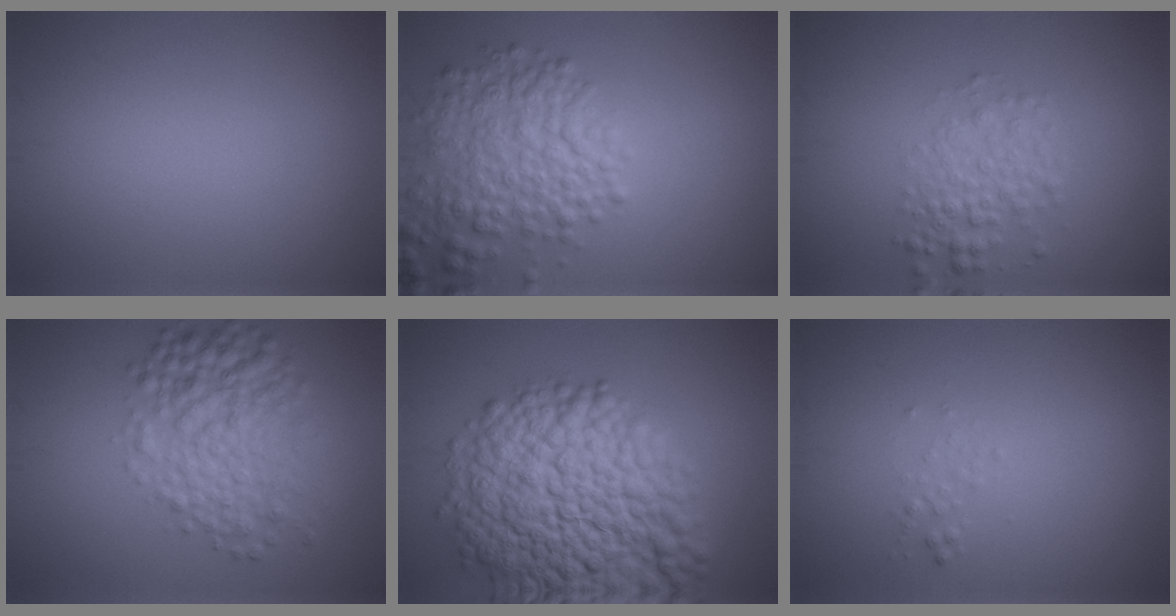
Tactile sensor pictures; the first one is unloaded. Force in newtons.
{"total": 5.8, "press": 5.8, "slide": 0.3}
{"total": 2.9, "press": 2.9, "slide": 0.1}
{"total": 6.1, "press": 6.1, "slide": 0.0}
{"total": 15.1, "press": 15.0, "slide": 0.6}
{"total": 0.8, "press": 0.8, "slide": 0.1}